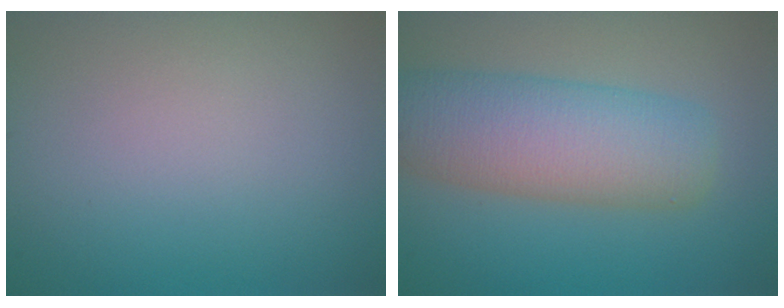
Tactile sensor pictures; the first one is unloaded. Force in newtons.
{"total": 8.1, "press": 8.1, "slide": 0.2}